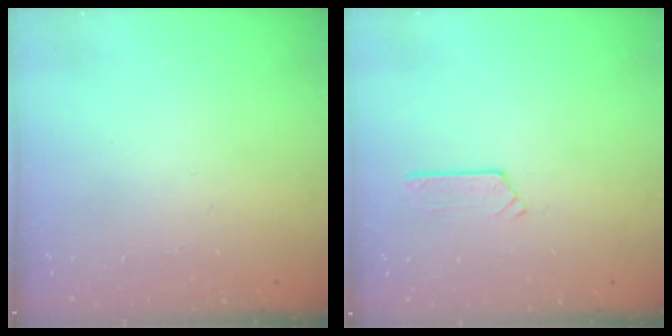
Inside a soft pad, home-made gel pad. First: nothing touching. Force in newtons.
{"total": 2.8, "press": 2.8, "slide": 0.3}